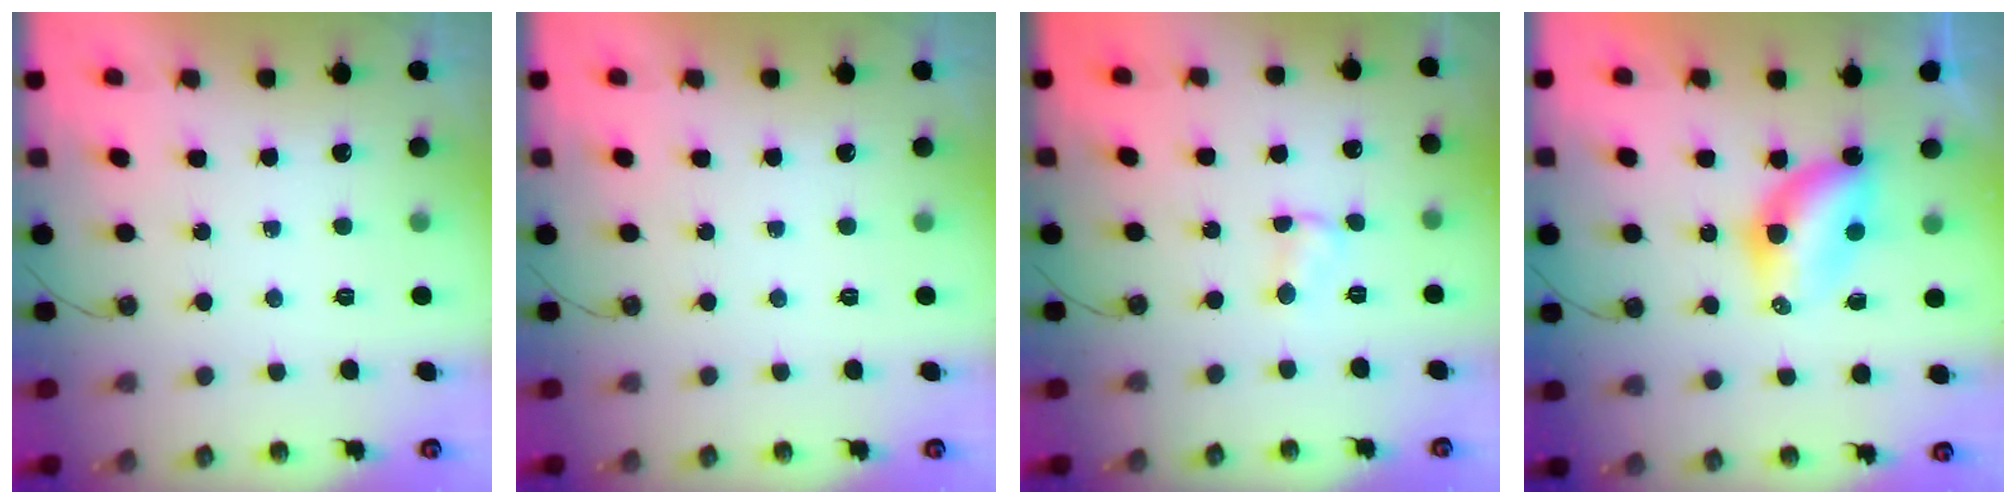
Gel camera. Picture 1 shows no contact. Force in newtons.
{"total": 0.0}
{"total": 2.4, "press": 2.4, "slide": 0.3}
{"total": 6.1, "press": 6.1, "slide": 0.1}